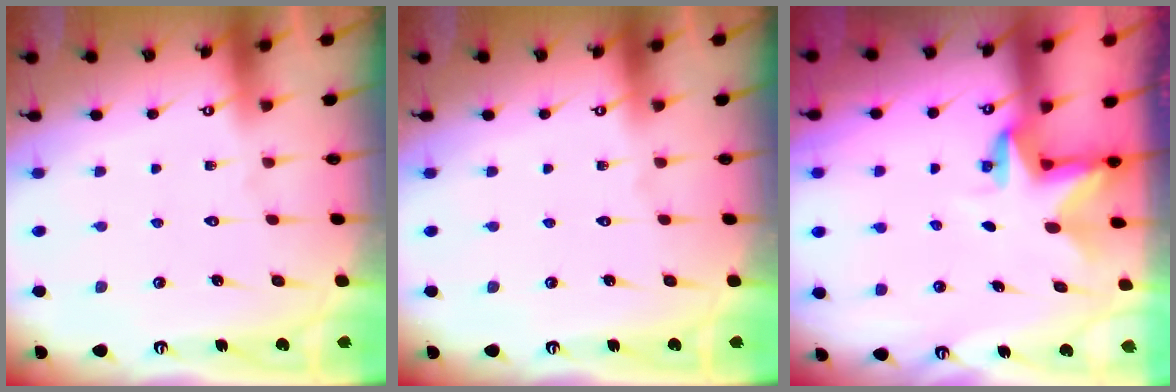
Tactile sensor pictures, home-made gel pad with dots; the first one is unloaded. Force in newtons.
{"total": 0.0}
{"total": 2.9, "press": 2.9, "slide": 0.1}